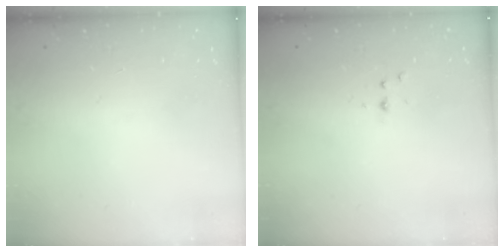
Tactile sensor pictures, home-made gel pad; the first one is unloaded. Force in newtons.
{"total": 3.1, "press": 2.7, "slide": 1.6}